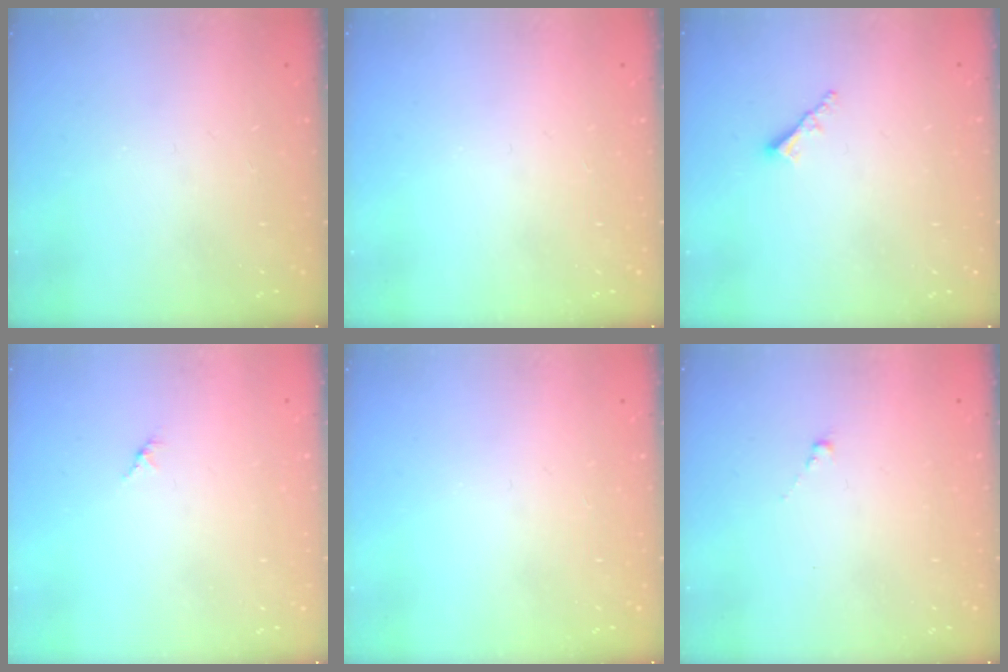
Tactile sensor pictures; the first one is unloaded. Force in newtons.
{"total": 0.0}
{"total": 2.3, "press": 2.2, "slide": 0.6}
{"total": 1.4, "press": 1.4, "slide": 0.4}
{"total": 0.0}
{"total": 0.0}